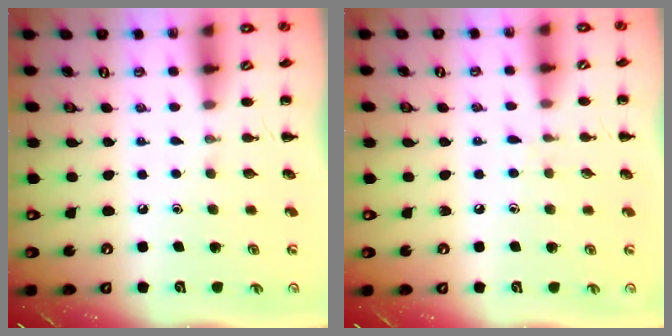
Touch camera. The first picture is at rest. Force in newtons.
{"total": 3.9, "press": 3.4, "slide": 1.9}